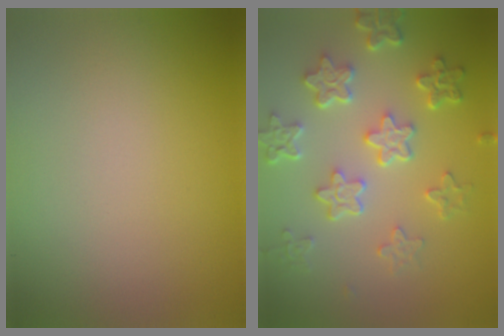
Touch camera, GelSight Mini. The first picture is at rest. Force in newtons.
{"total": 5.8, "press": 4.4, "slide": 3.8}